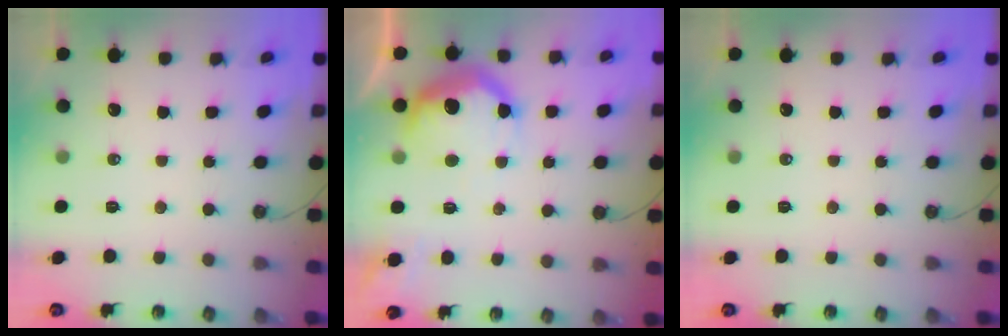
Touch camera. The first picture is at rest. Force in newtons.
{"total": 14.6, "press": 14.6, "slide": 1.0}
{"total": 0.0}